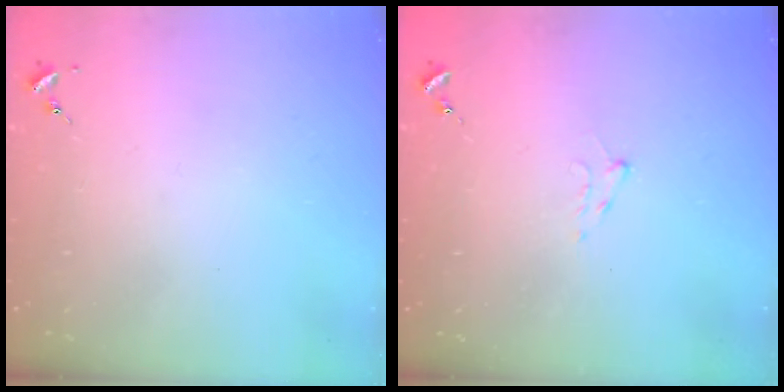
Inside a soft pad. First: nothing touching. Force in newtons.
{"total": 5.7, "press": 5.7, "slide": 0.7}